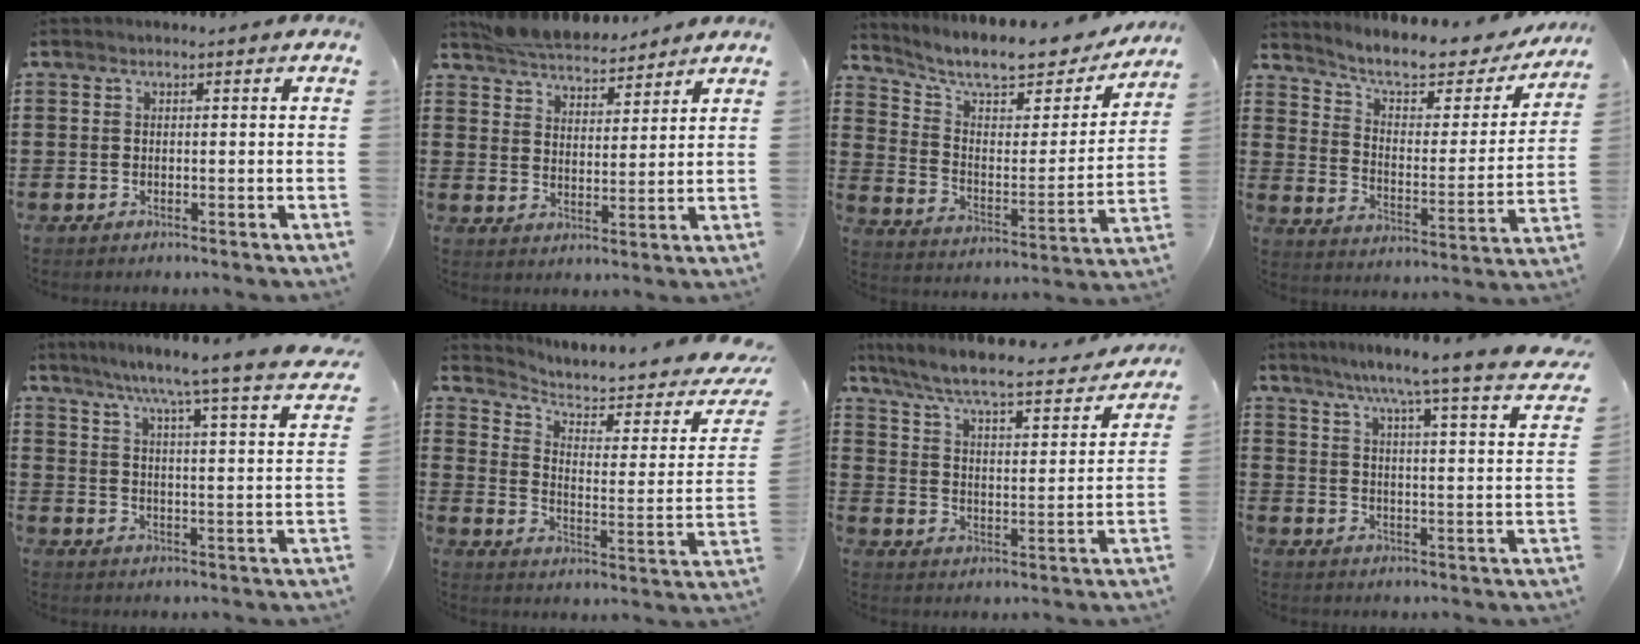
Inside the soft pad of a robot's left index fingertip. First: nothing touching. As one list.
[{"total": 6.0, "force": [5.9, 1.0, 0.9], "torque": [-0.040, -0.018, 0.110]}, {"total": 9.2, "force": [8.1, 1.7, 4.1], "torque": [-0.101, -0.055, 0.134]}, {"total": 6.7, "force": [5.7, 1.5, 3.2], "torque": [-0.079, -0.039, 0.093]}, {"total": 6.4, "force": [5.3, -1.4, 3.2], "torque": [-0.085, -0.050, 0.080]}, {"total": 4.5, "force": [3.8, 1.7, 1.8], "torque": [-0.052, -0.032, 0.061]}, {"total": 6.9, "force": [6.1, 0.1, 3.2], "torque": [-0.089, -0.045, 0.099]}, {"total": 6.4, "force": [5.3, -1.2, 3.4], "torque": [-0.089, -0.046, 0.080]}]